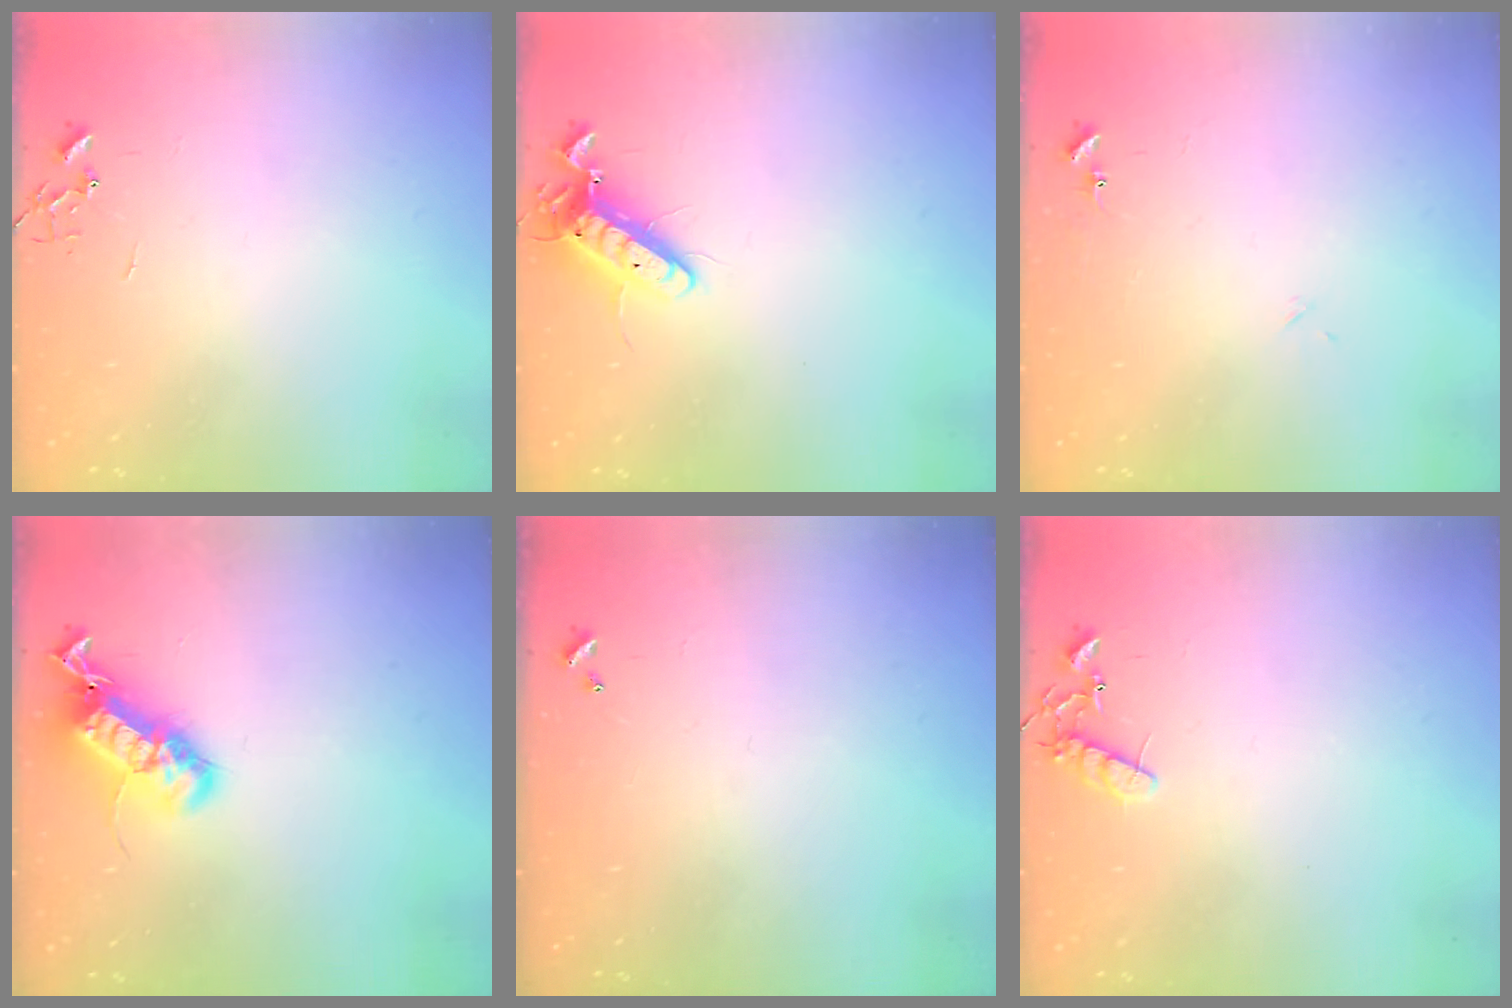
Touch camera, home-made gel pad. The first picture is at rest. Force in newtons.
{"total": 11.6, "press": 11.4, "slide": 2.2}
{"total": 7.8, "press": 7.8, "slide": 0.6}
{"total": 19.9, "press": 19.9, "slide": 0.3}
{"total": 0.0}
{"total": 8.1, "press": 8.1, "slide": 0.3}